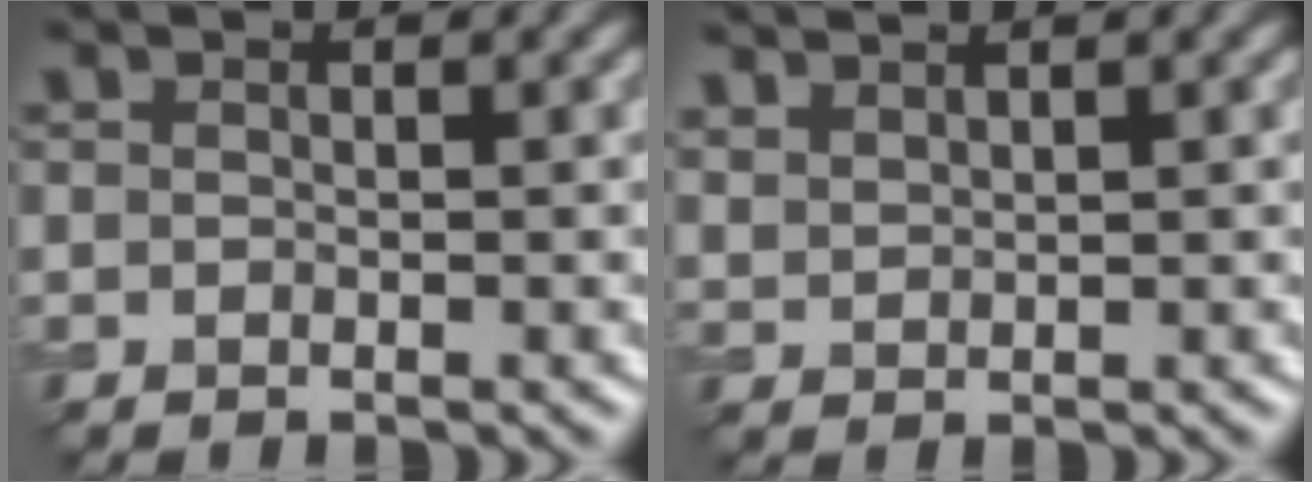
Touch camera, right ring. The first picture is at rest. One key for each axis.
{"total": 1.8, "fx": 1.7, "fy": 0.3, "fz": 0.4, "tx": -0.010, "ty": 0.005, "tz": 0.037}